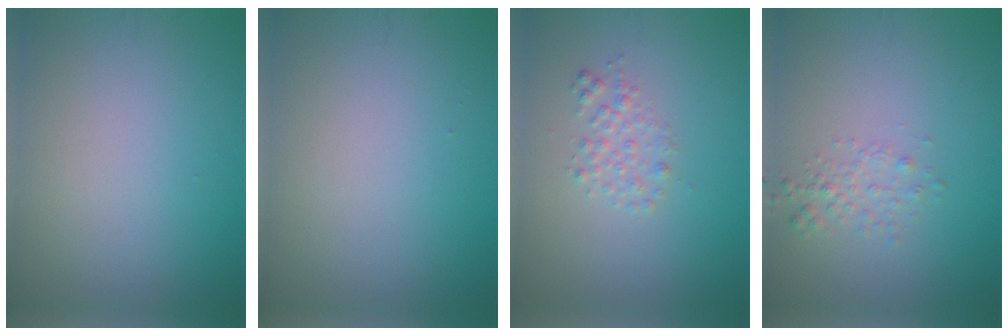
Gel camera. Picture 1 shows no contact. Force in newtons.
{"total": 0.0}
{"total": 1.5, "press": 1.5, "slide": 0.0}
{"total": 1.6, "press": 1.6, "slide": 0.1}